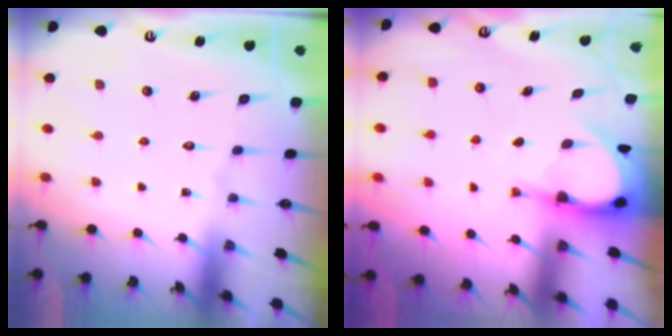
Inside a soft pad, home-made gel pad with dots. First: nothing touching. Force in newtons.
{"total": 4.8, "press": 4.8, "slide": 0.3}